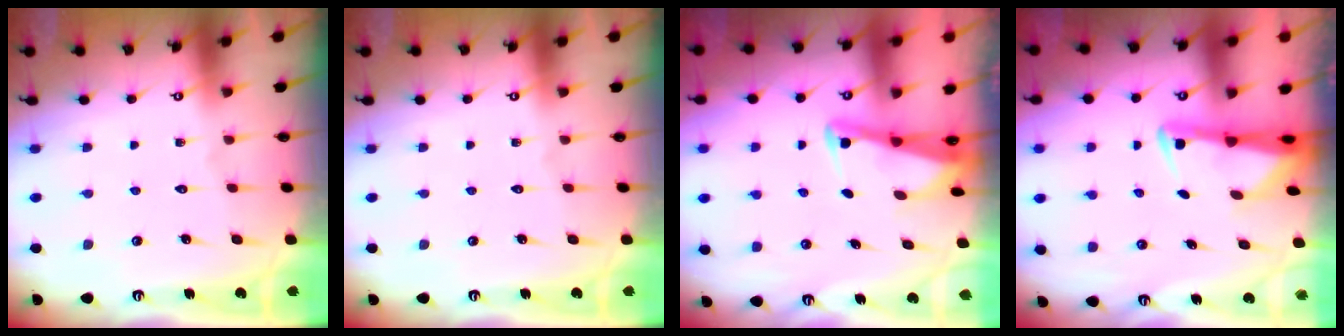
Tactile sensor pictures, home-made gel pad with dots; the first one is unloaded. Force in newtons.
{"total": 0.0}
{"total": 2.6, "press": 2.6, "slide": 0.2}
{"total": 2.9, "press": 2.8, "slide": 0.6}